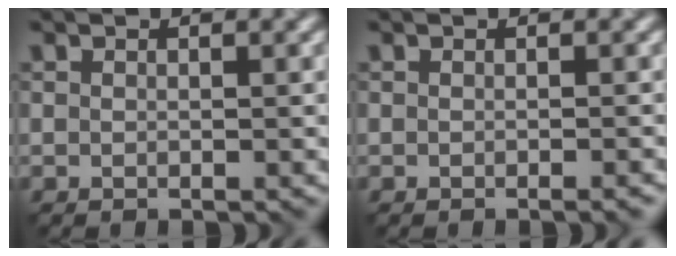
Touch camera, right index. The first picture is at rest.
{"total": 1.0, "force": [-0.5, 0.2, 0.8], "torque": [-0.008, -0.002, -0.008]}